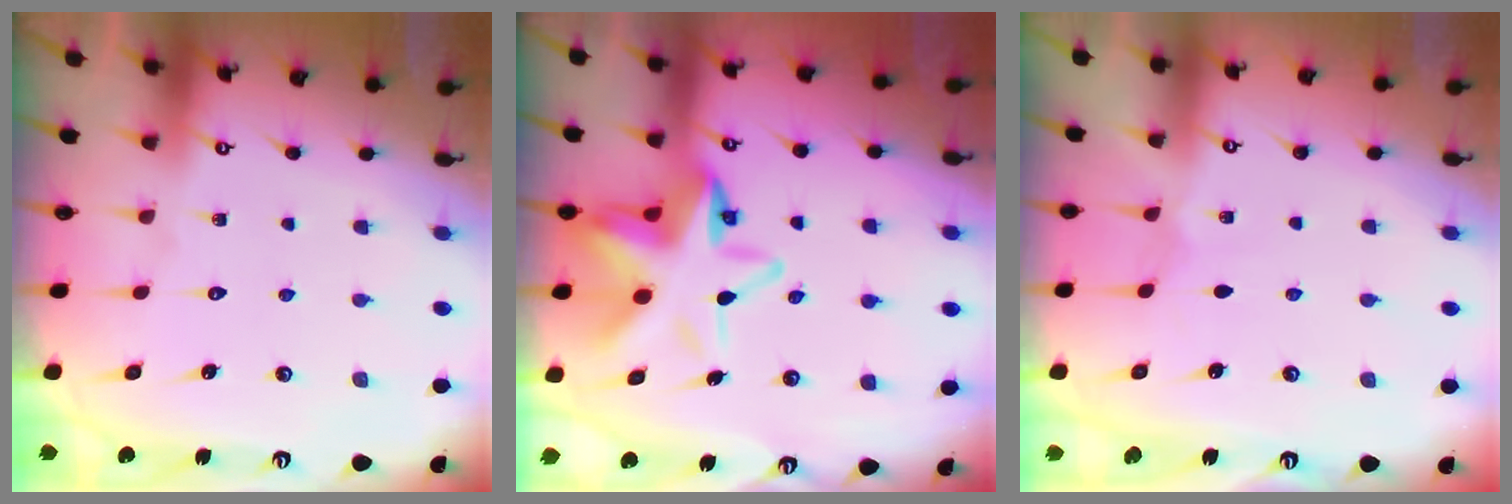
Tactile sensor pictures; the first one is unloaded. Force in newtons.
{"total": 12.5, "press": 12.4, "slide": 1.7}
{"total": 0.5, "press": 0.5, "slide": 0.2}